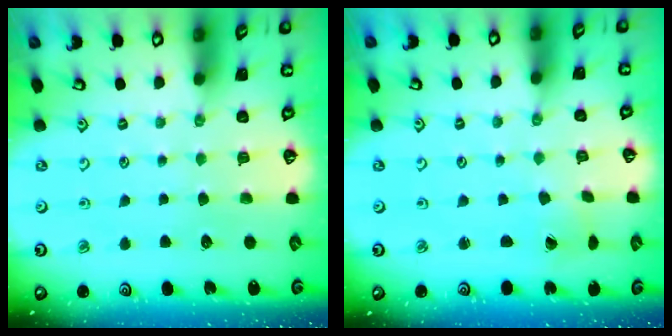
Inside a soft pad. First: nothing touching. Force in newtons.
{"total": 1.2, "press": 1.2, "slide": 0.2}